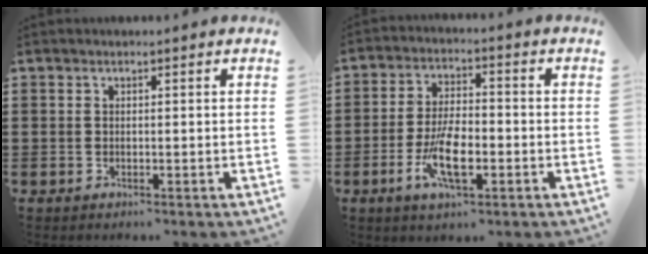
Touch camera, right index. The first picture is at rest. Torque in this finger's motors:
{"motor_torque": [1.07, 1.07, 0.26, 0.21]}